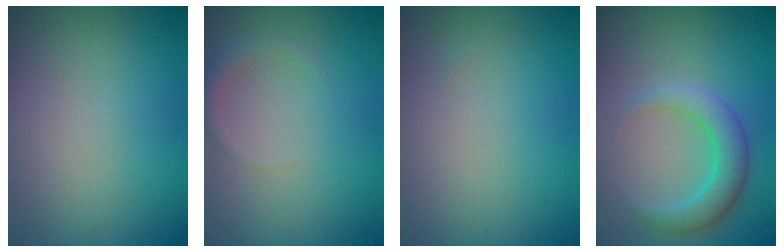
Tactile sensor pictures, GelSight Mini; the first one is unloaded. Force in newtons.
{"total": 1.3, "press": 1.3, "slide": 0.1}
{"total": 0.0}
{"total": 4.3, "press": 4.3, "slide": 0.1}